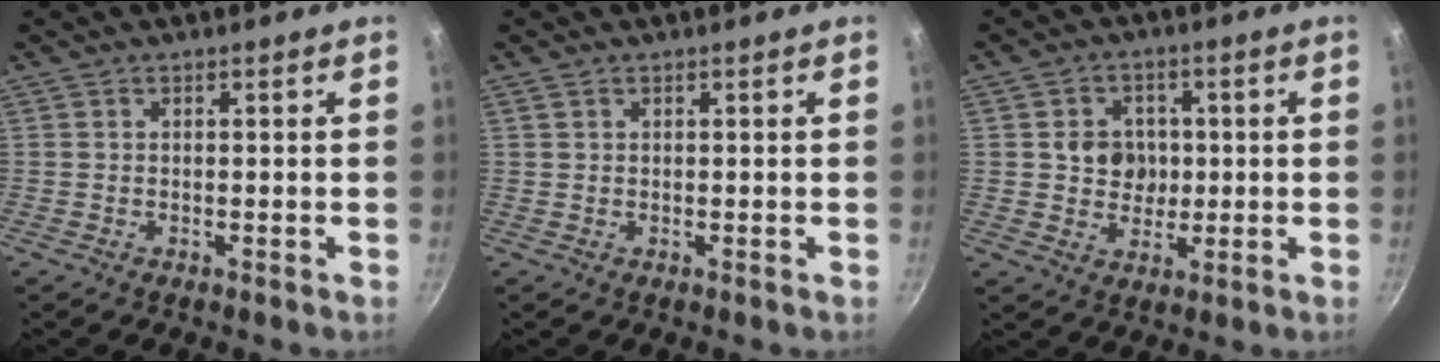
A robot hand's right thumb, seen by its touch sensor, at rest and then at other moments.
{"total": 0.7, "force": [0.4, 0.5, 0.3], "torque": [-0.005, 0.002, 0.007]}
{"total": 6.8, "force": [0.4, 6.1, 3.0], "torque": [-0.015, 0.000, 0.005]}